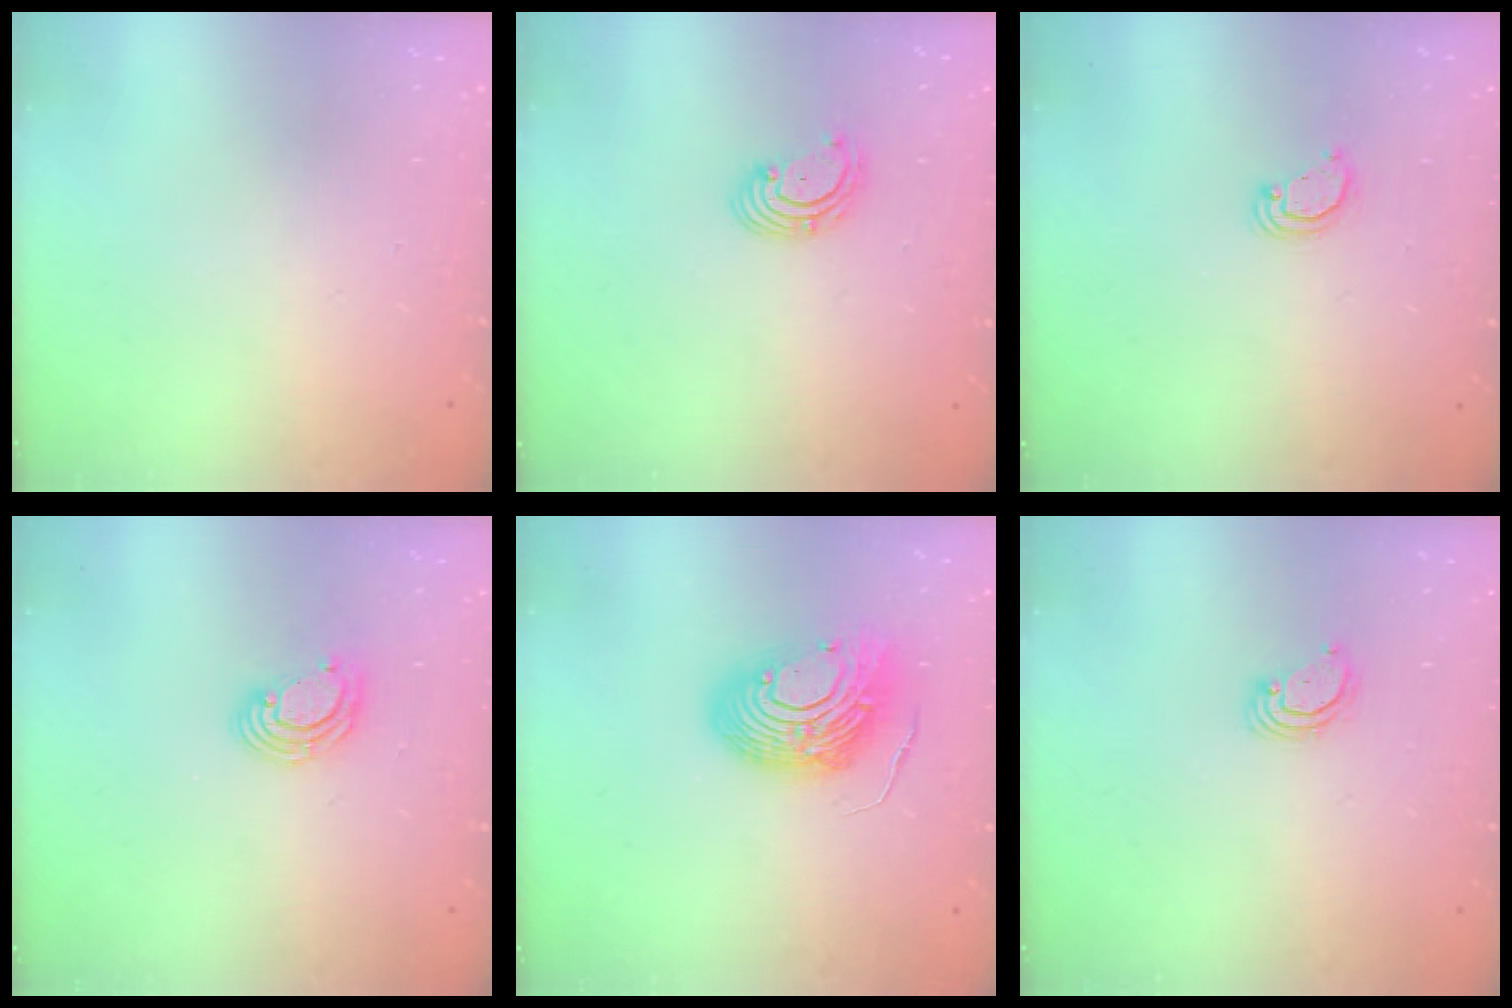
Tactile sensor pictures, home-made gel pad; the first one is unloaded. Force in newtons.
{"total": 2.9, "press": 2.9, "slide": 0.1}
{"total": 3.5, "press": 3.5, "slide": 0.3}
{"total": 6.5, "press": 6.5, "slide": 0.6}
{"total": 14.1, "press": 14.0, "slide": 1.2}
{"total": 3.4, "press": 3.4, "slide": 0.1}